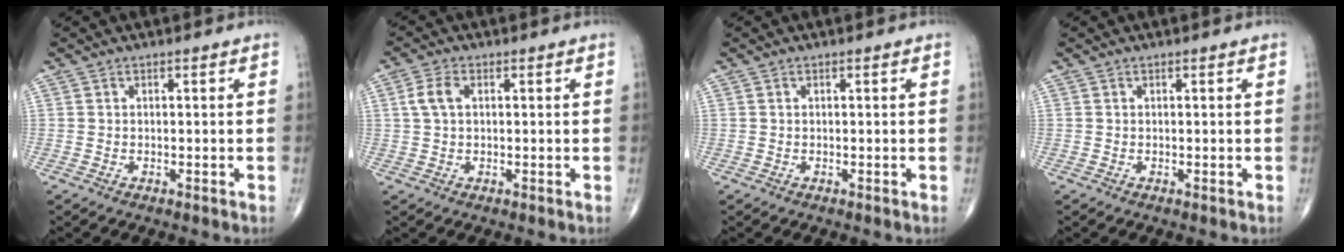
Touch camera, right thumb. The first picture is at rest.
{"total": 3.8, "force": [0.9, 2.3, 2.9], "torque": [-0.069, 0.009, 0.016]}
{"total": 0.0}
{"total": 0.0}